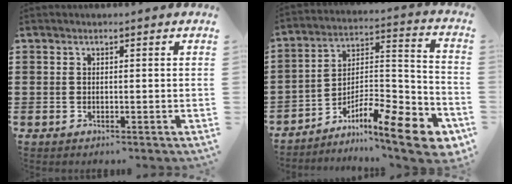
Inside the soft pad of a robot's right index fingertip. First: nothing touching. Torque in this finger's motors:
{"motor_torque": [0.05, 0.05, -0.03, -0.12]}